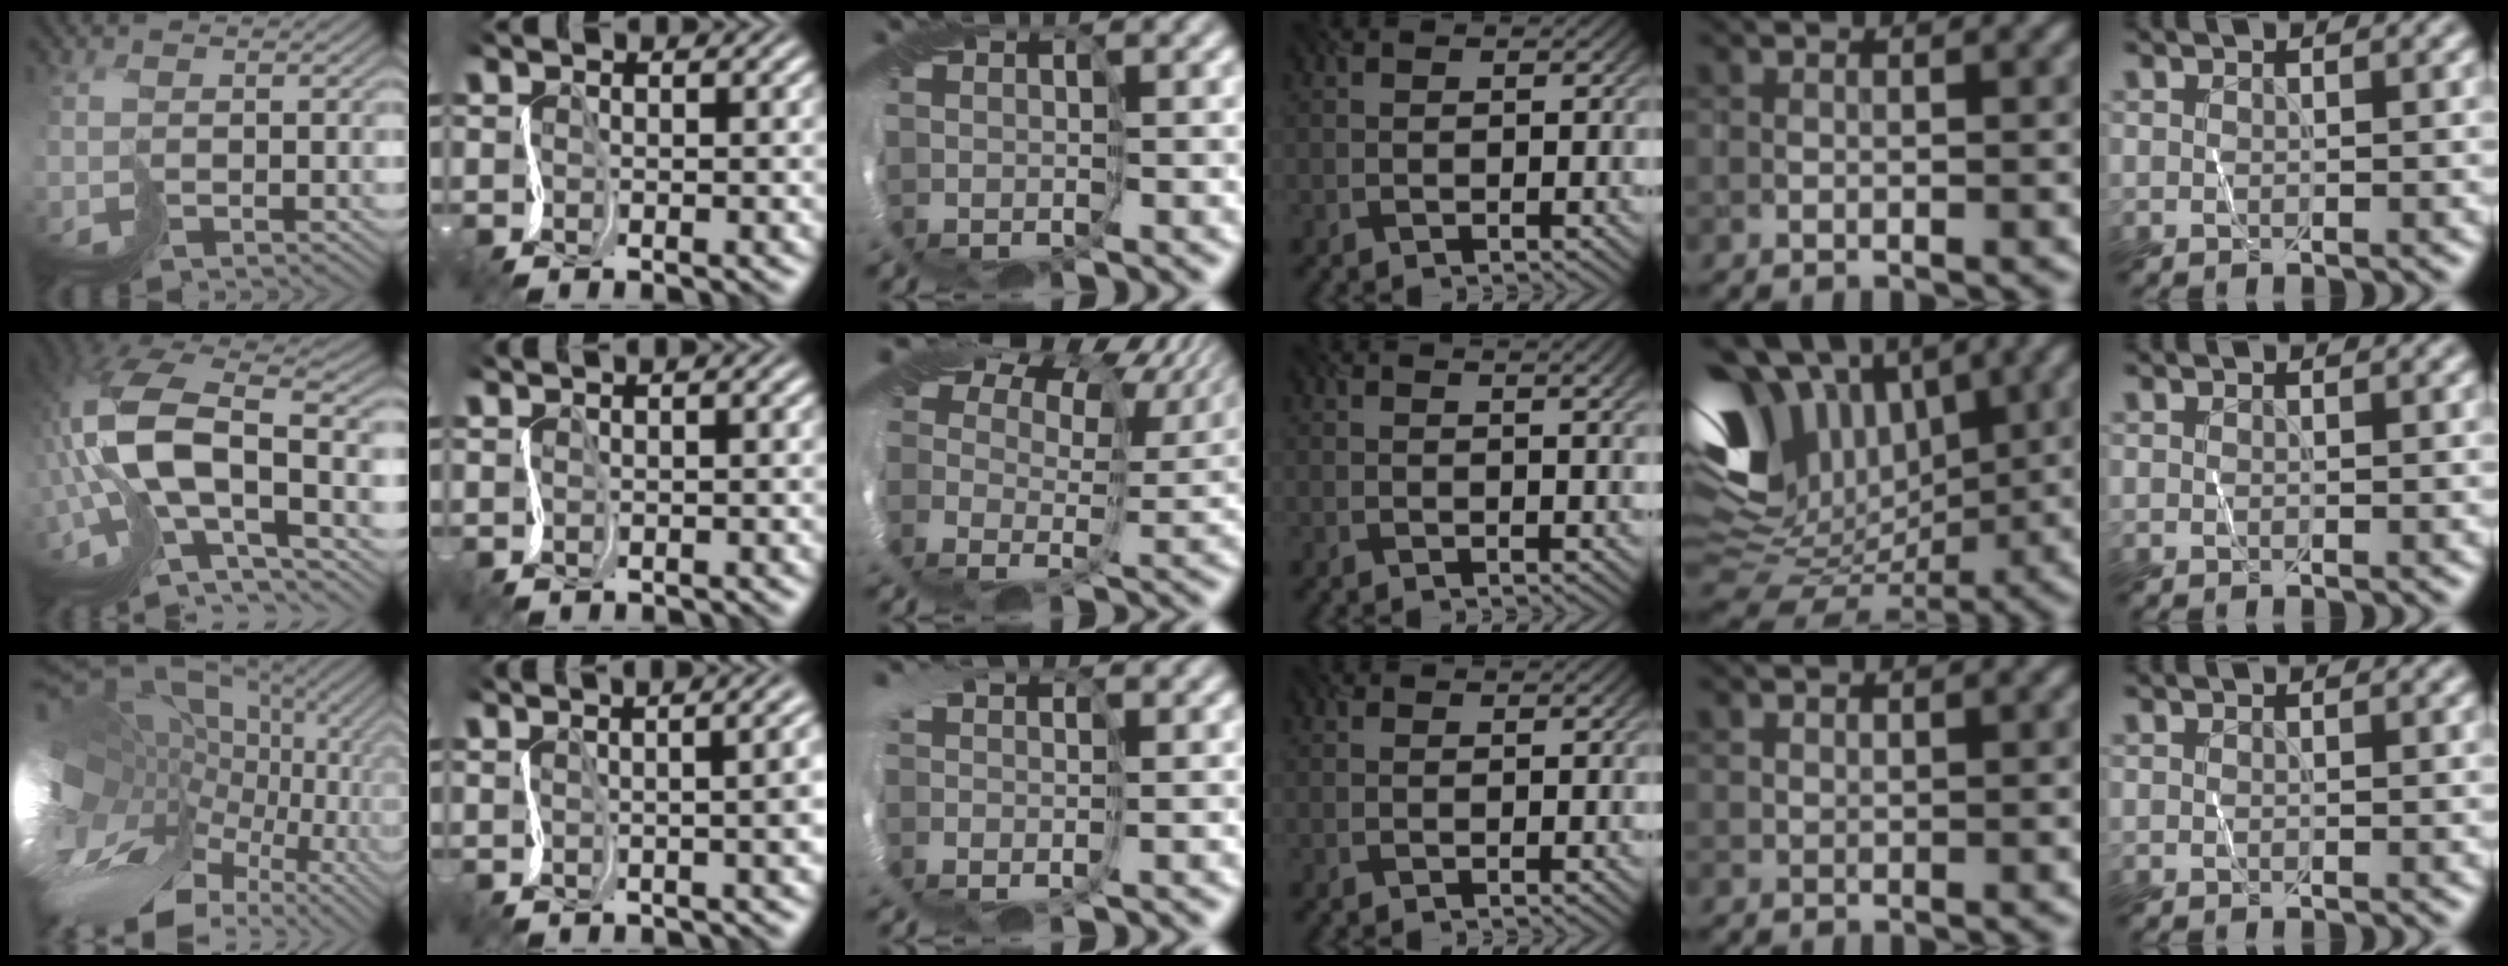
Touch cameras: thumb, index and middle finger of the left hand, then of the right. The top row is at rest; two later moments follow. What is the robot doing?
{"motion": "cut", "object": "receipt paper"}